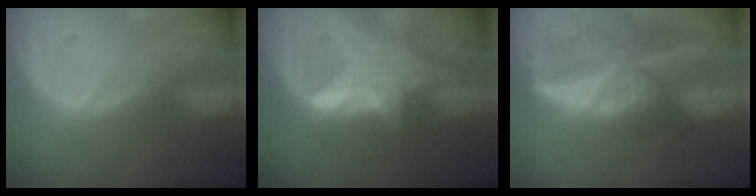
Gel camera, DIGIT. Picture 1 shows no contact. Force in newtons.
{"total": 6.0, "press": 6.0, "slide": 0.7}
{"total": 9.3, "press": 8.1, "slide": 4.6}